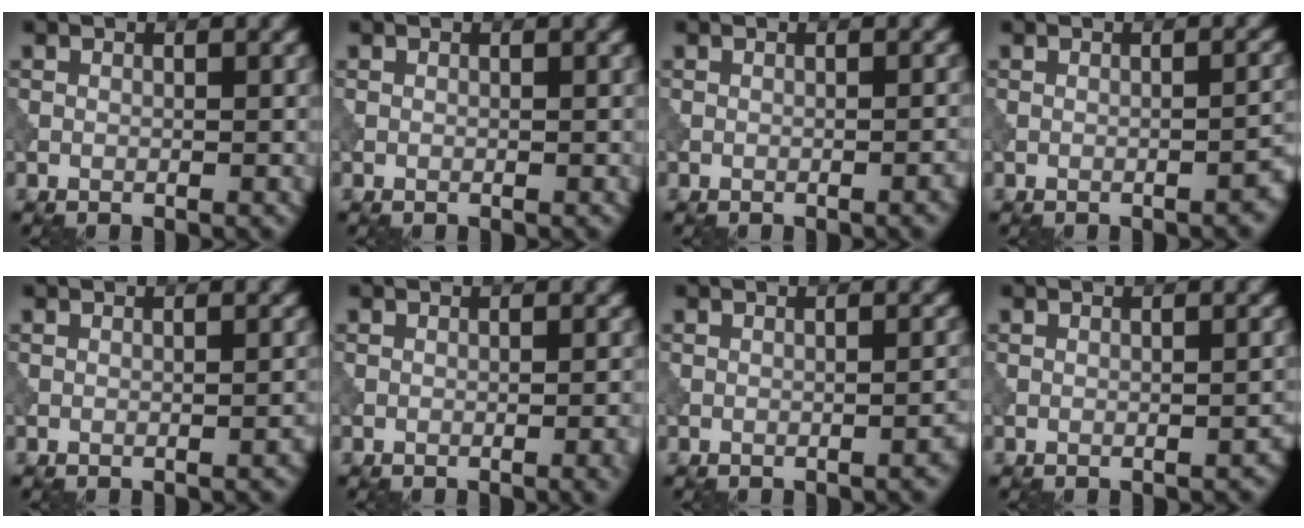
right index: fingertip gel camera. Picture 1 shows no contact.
{"total": 0.0}
{"total": 1.2, "force": [-0.5, 0.3, 1.1], "torque": [-0.011, 0.003, -0.009]}
{"total": 2.1, "force": [-1.1, 0.5, 1.7], "torque": [-0.020, 0.010, -0.017]}
{"total": 0.9, "force": [-0.5, 0.2, 0.7], "torque": [-0.009, 0.003, -0.007]}
{"total": 2.2, "force": [-0.8, 0.6, 2.0], "torque": [-0.022, 0.002, -0.012]}
{"total": 1.5, "force": [-0.7, 0.4, 1.3], "torque": [-0.014, 0.005, -0.011]}
{"total": 1.0, "force": [-0.8, 0.2, 0.5], "torque": [-0.009, 0.003, -0.010]}